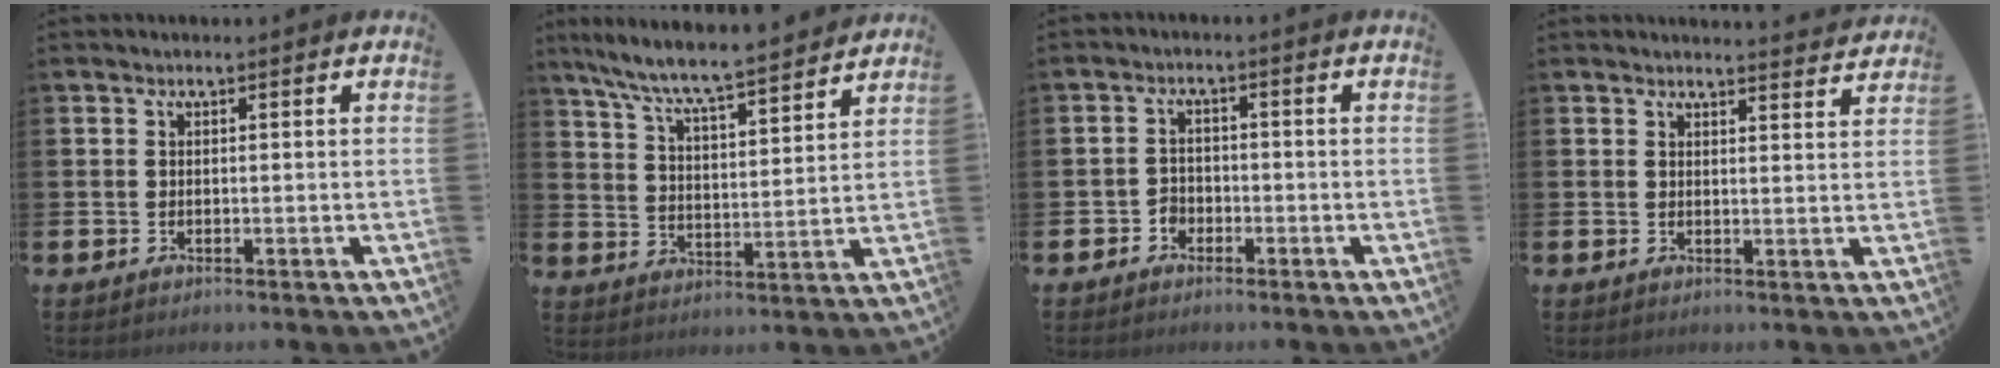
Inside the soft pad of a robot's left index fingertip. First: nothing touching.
{"total": 8.0, "force": [7.6, 0.2, 2.5], "torque": [-0.077, -0.059, 0.131]}
{"total": 2.1, "force": [-1.4, 1.5, 0.2], "torque": [-0.009, 0.004, -0.032]}
{"total": 3.0, "force": [3.0, 0.0, 0.0], "torque": [0.017, -0.027, 0.049]}